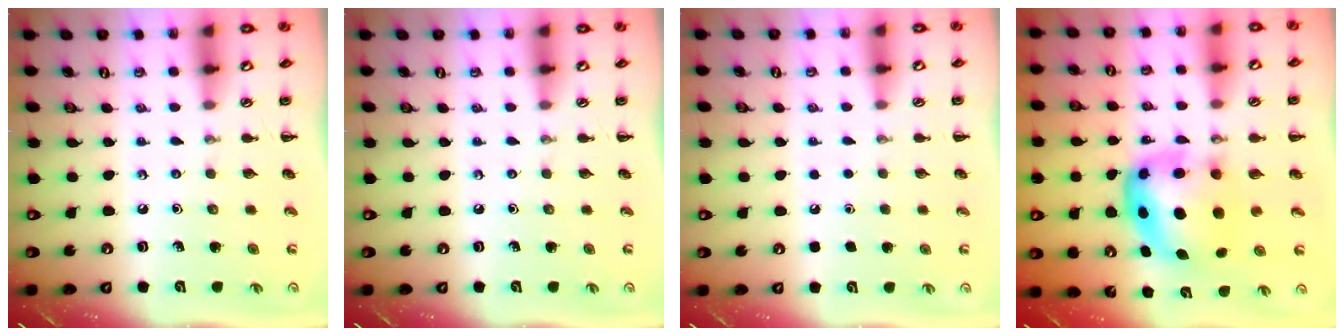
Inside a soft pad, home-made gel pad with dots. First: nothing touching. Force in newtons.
{"total": 0.0}
{"total": 1.7, "press": 1.7, "slide": 0.1}
{"total": 7.7, "press": 7.5, "slide": 1.9}